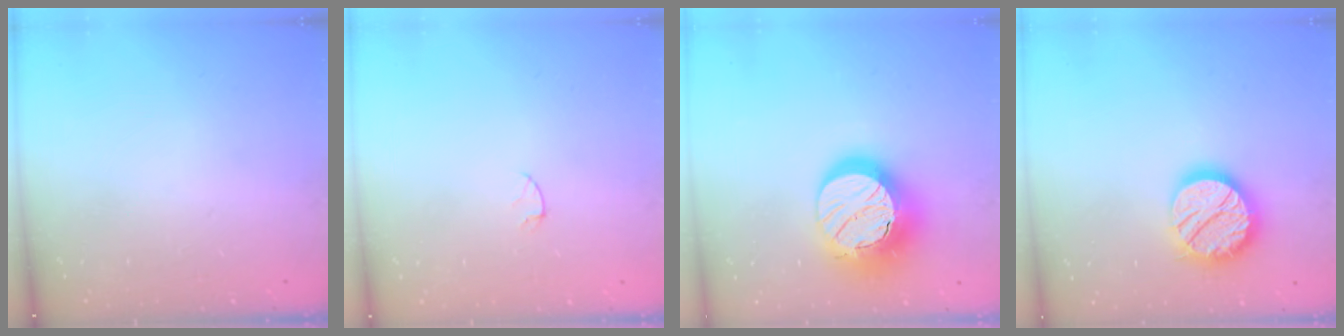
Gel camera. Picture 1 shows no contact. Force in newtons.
{"total": 2.9, "press": 2.9, "slide": 0.3}
{"total": 20.3, "press": 20.2, "slide": 1.6}
{"total": 16.4, "press": 16.4, "slide": 1.3}